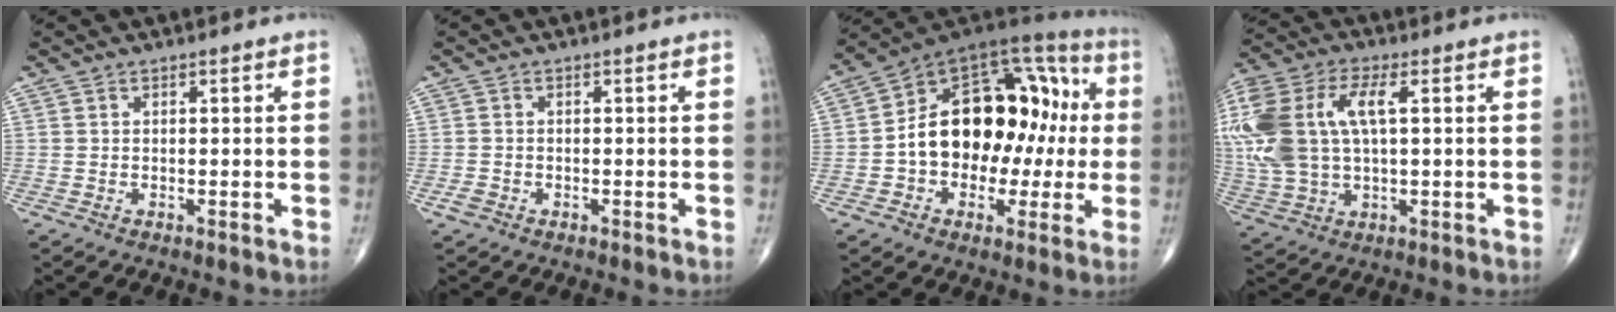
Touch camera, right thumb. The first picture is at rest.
{"total": 1.6, "force": [-0.9, 1.1, 0.6], "torque": [-0.014, 0.005, -0.016]}
{"total": 23.2, "force": [-0.2, 15.2, 17.5], "torque": [-0.238, 0.057, 0.000]}
{"total": 20.0, "force": [3.5, 10.4, 16.8], "torque": [-0.403, 0.019, 0.064]}